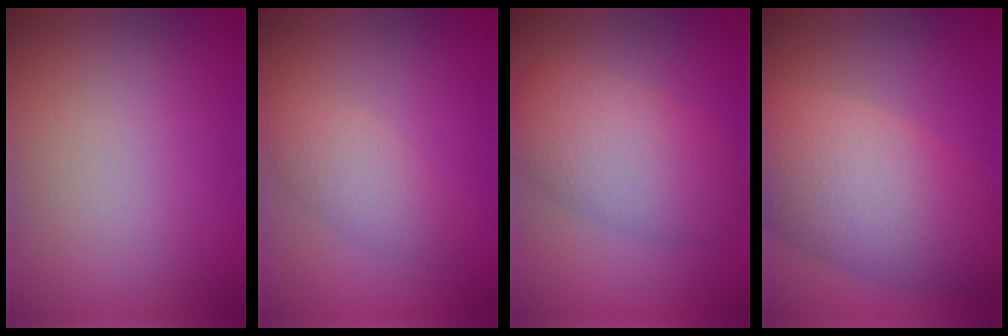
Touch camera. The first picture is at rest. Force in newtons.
{"total": 2.7, "press": 2.6, "slide": 0.1}
{"total": 6.2, "press": 6.2, "slide": 0.3}
{"total": 9.9, "press": 9.9, "slide": 0.4}